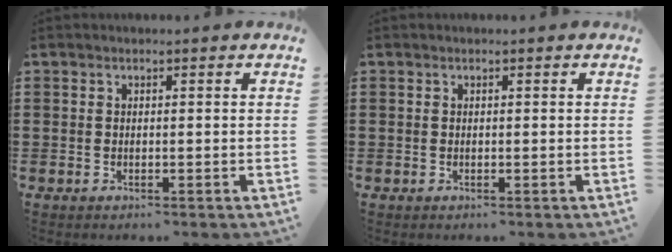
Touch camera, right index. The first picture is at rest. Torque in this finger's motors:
{"motor_torque": [0.00, 0.00, 0.00, 0.00]}